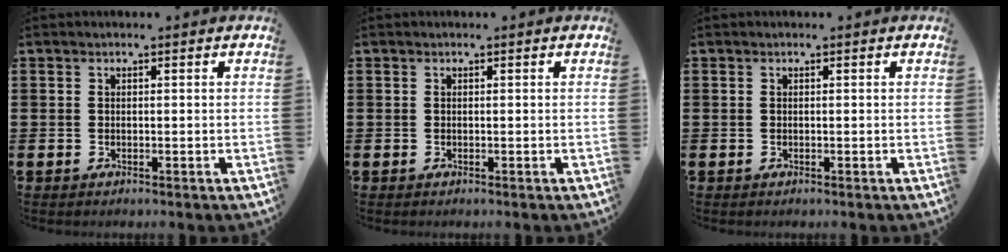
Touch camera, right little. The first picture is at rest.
{"total": 0.0}
{"total": 0.0}